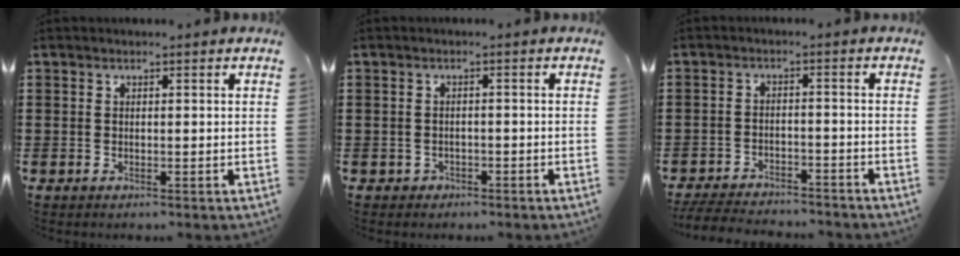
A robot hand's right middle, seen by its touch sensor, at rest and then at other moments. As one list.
[{"total": 1.0, "force": [-0.8, 0.6, 0.1], "torque": [-0.006, 0.002, -0.018]}, {"total": 4.5, "force": [-4.4, 0.6, 0.7], "torque": [-0.017, 0.004, -0.091]}]